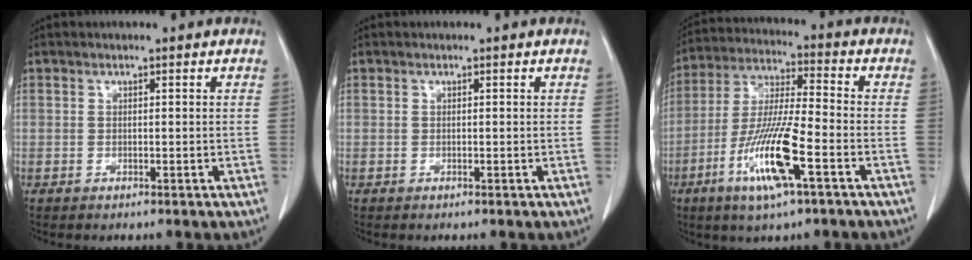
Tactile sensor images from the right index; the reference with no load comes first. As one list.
[{"total": 0.0}, {"total": 13.5, "force": [-5.7, 1.0, 12.3], "torque": [-0.249, -0.016, -0.107]}]